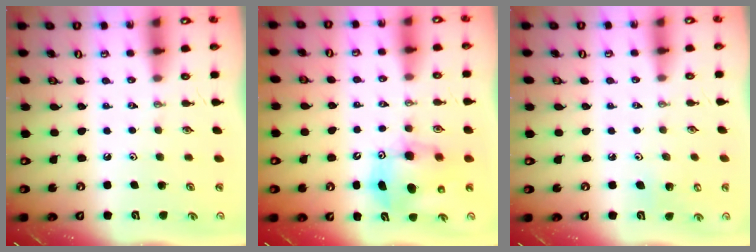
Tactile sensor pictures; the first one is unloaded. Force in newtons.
{"total": 8.7, "press": 8.4, "slide": 2.1}
{"total": 4.8, "press": 4.7, "slide": 0.6}